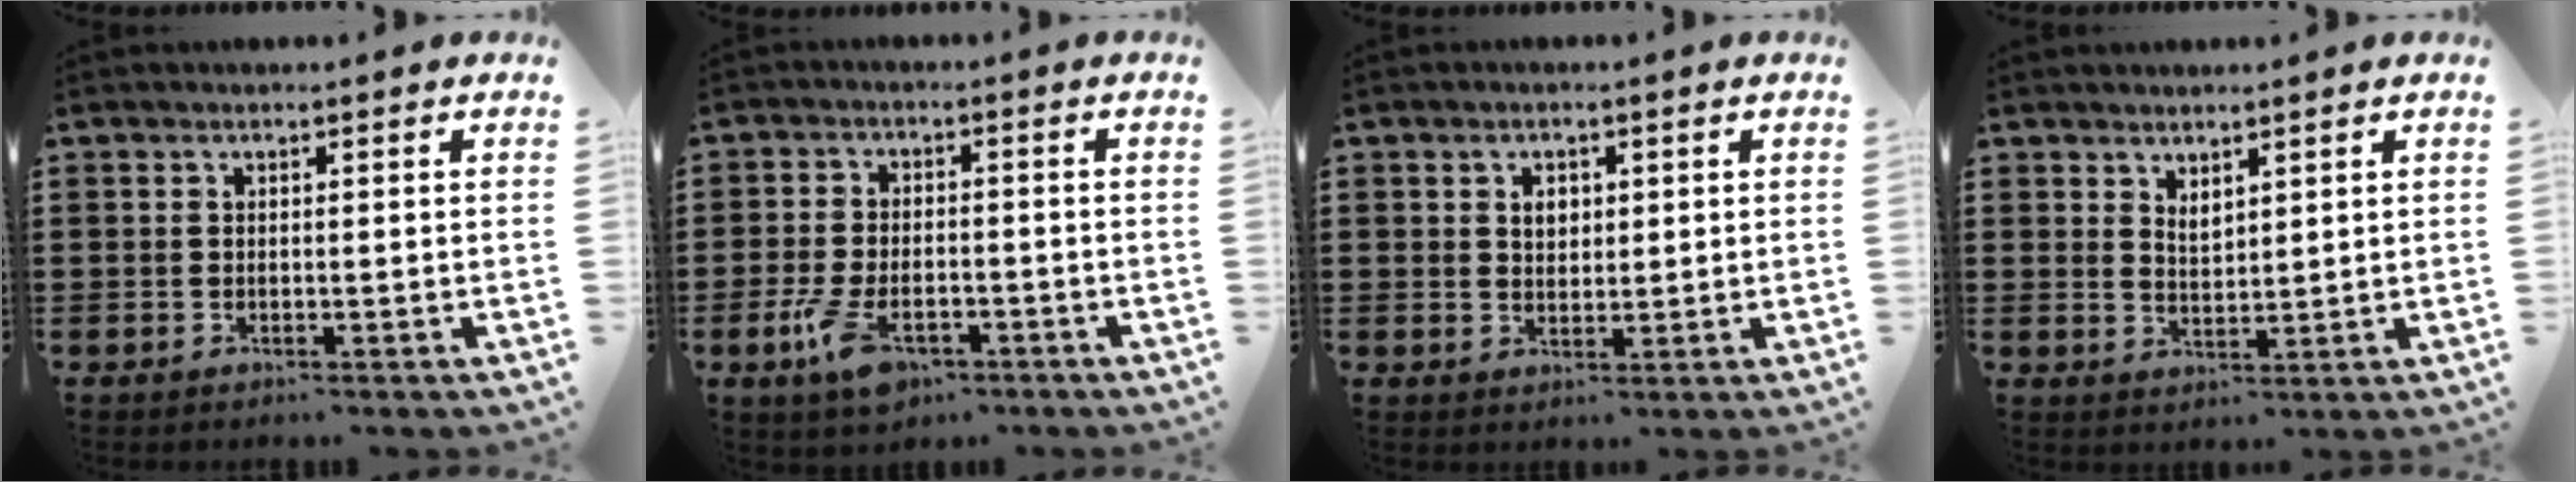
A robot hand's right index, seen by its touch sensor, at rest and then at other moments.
{"total": 5.7, "force": [-3.0, 2.7, 4.1], "torque": [-0.102, -0.005, -0.059]}
{"total": 2.3, "force": [0.8, 1.7, 1.4], "torque": [-0.033, 0.008, 0.014]}
{"total": 2.1, "force": [1.9, 0.8, 0.5], "torque": [-0.014, 0.003, 0.036]}